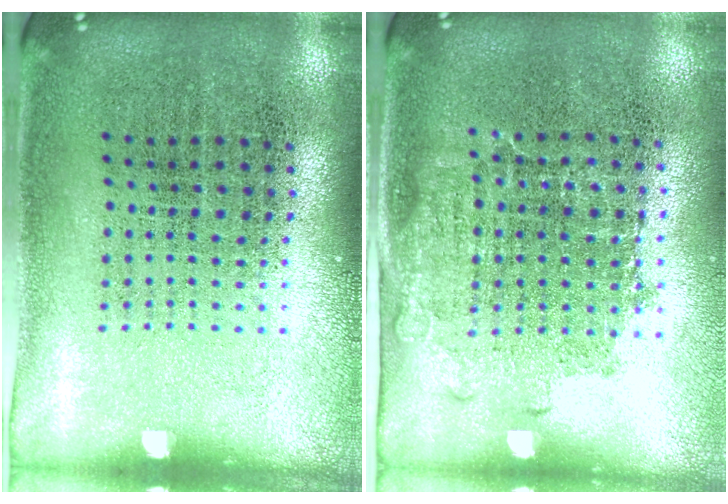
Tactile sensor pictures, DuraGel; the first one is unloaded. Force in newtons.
{"total": 1.3, "press": 1.1, "slide": 0.8}